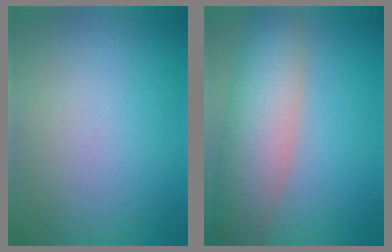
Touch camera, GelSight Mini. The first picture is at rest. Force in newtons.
{"total": 10.4, "press": 10.4, "slide": 0.5}